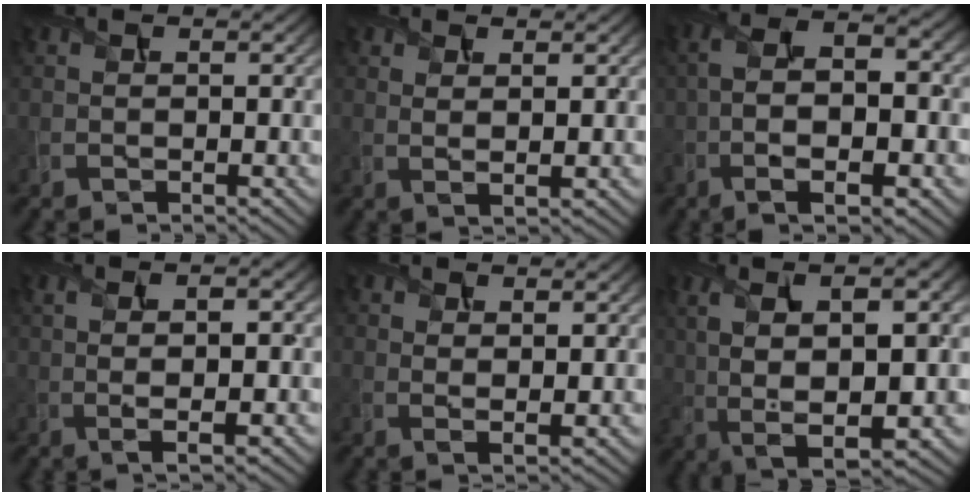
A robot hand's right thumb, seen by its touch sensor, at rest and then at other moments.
{"total": 1.7, "force": [1.1, 0.4, 1.3], "torque": [-0.031, -0.005, 0.021]}
{"total": 9.9, "force": [-1.7, 3.9, 9.0], "torque": [-0.187, 0.000, -0.029]}
{"total": 5.0, "force": [0.3, 1.2, 4.8], "torque": [-0.082, 0.002, 0.002]}
{"total": 2.1, "force": [1.2, 0.8, 1.5], "torque": [-0.034, -0.008, 0.024]}
{"total": 12.7, "force": [1.9, 4.7, 11.7], "torque": [-0.245, -0.003, 0.045]}